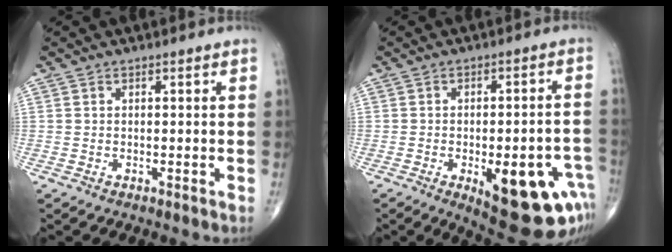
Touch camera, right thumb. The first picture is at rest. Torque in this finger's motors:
{"motor_torque": [1.68, 1.57, 0.76, -1.11, 0.30]}